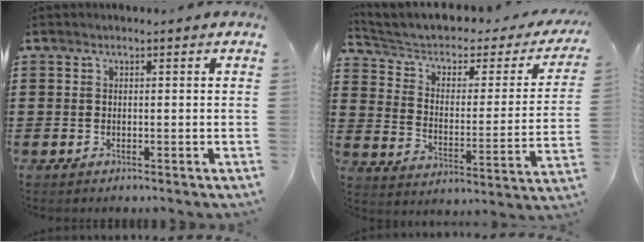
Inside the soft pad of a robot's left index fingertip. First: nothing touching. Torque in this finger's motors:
{"motor_torque": [1.16, -0.97, 0.81, 0.09]}